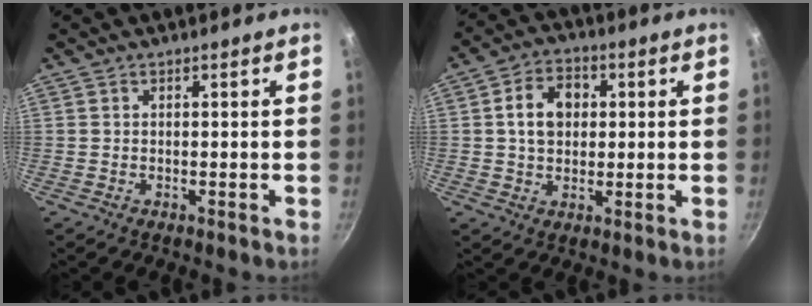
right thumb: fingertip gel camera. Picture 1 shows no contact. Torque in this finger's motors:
{"motor_torque": [0.35, 0.68, 0.64, -0.64, 0.17]}